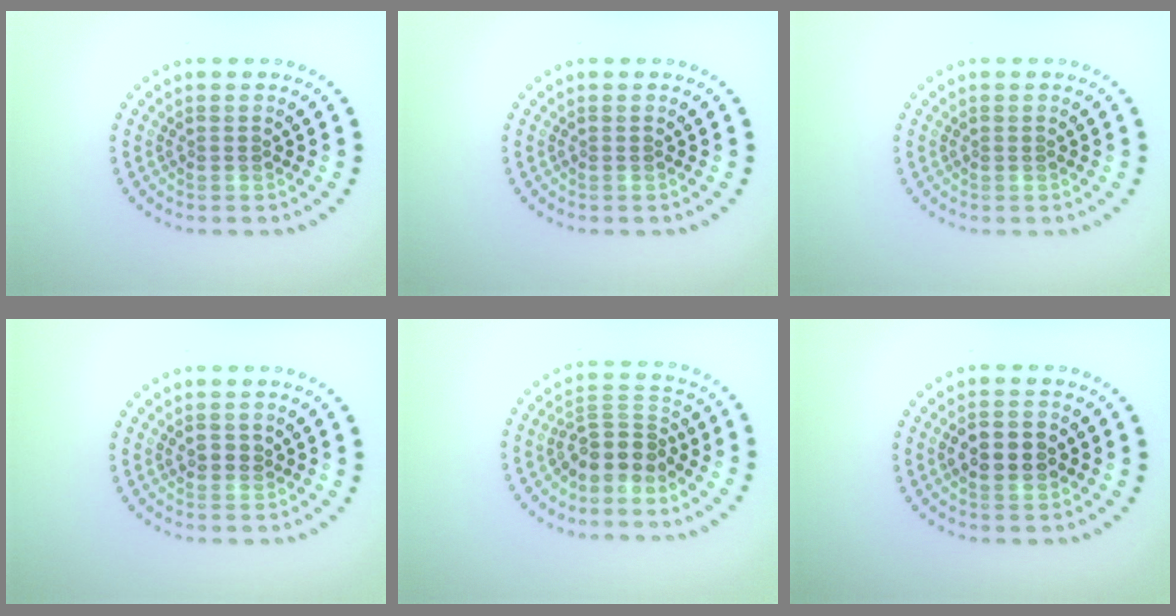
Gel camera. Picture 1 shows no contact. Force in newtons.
{"total": 0.0}
{"total": 0.0}
{"total": 0.6, "press": 0.6, "slide": 0.3}
{"total": 3.5, "press": 2.7, "slide": 2.2}
{"total": 3.7, "press": 3.7, "slide": 0.3}